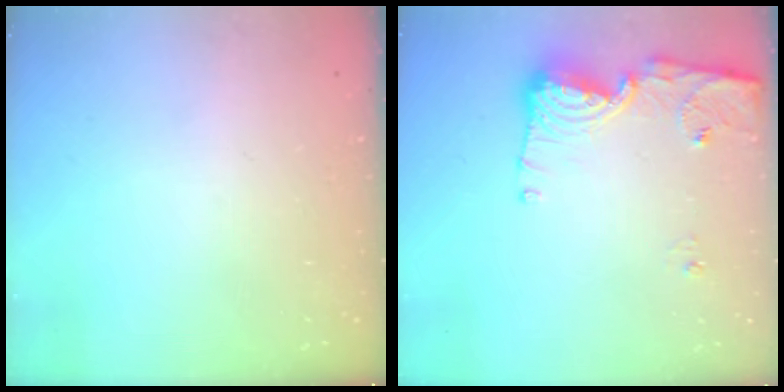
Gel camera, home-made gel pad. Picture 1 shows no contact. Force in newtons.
{"total": 11.7, "press": 11.6, "slide": 1.1}